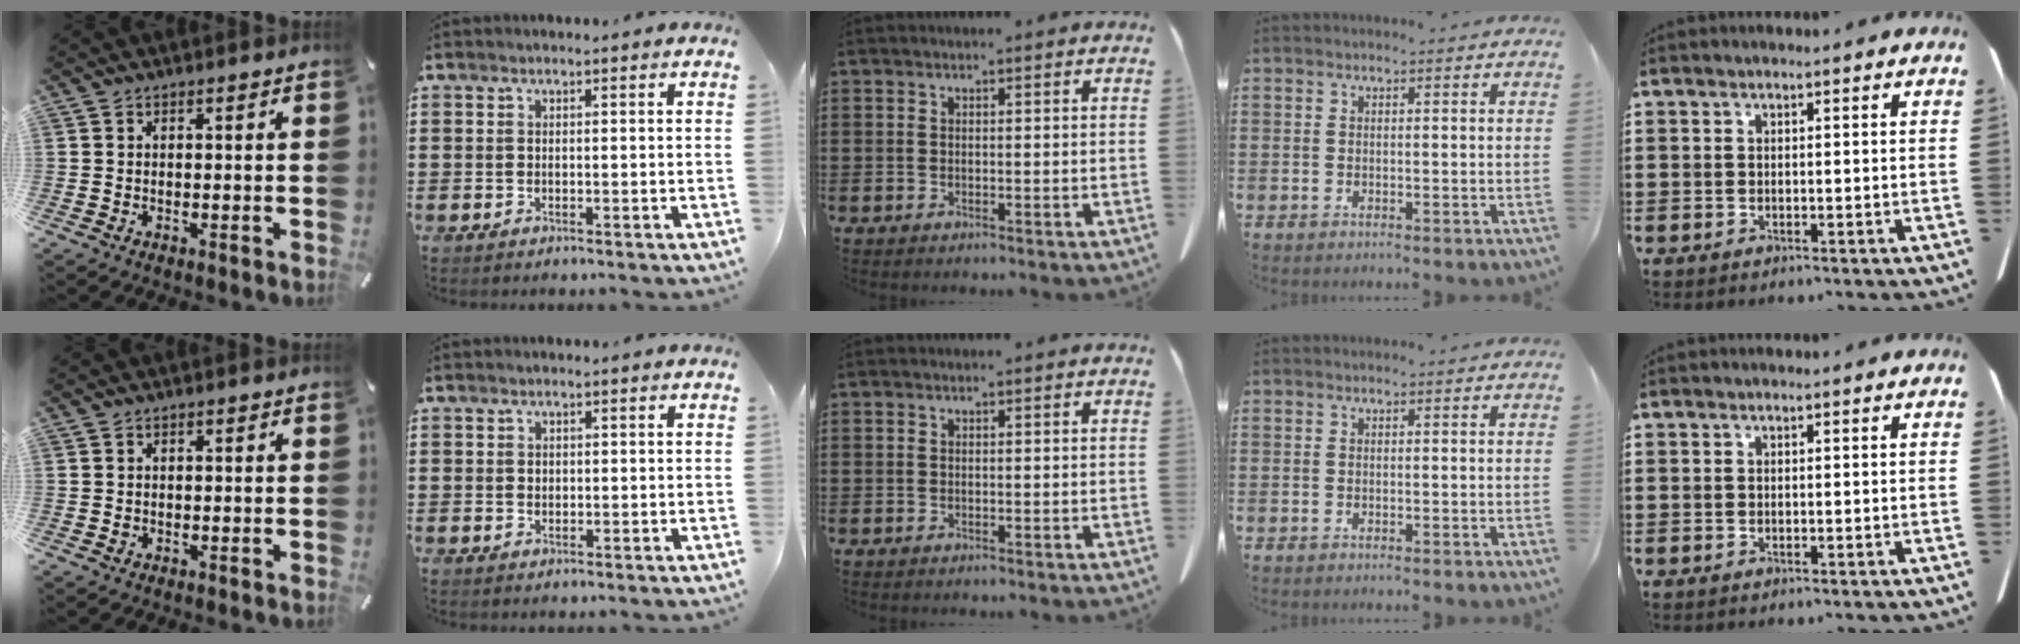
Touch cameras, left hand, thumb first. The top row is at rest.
{"thumb": {"total": 0.7, "force": [-0.2, 0.6, 0.3], "torque": [-0.005, 0.002, -0.004]}, "index": {"total": 0.7, "force": [0.4, 0.5, 0.3], "torque": [-0.008, 0.004, 0.007]}}